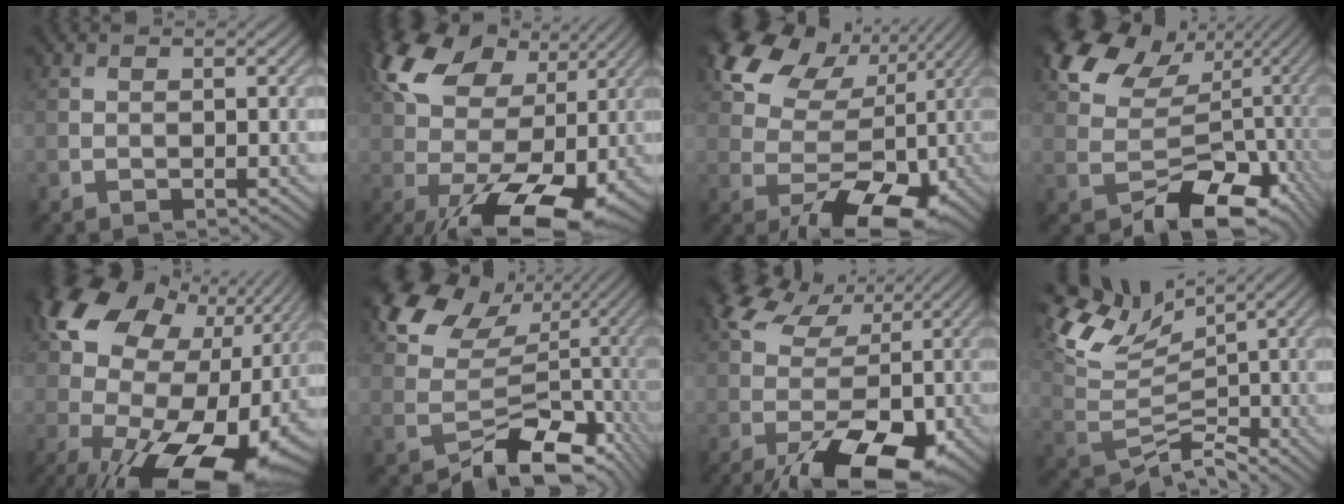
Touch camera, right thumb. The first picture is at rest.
{"total": 17.6, "force": [2.4, 10.3, 14.0], "torque": [-0.262, 0.011, 0.052]}
{"total": 15.2, "force": [1.8, 10.6, 10.7], "torque": [-0.165, -0.002, 0.063]}
{"total": 12.1, "force": [0.9, 8.8, 8.2], "torque": [-0.143, -0.013, 0.045]}
{"total": 20.6, "force": [0.9, 13.7, 15.3], "torque": [-0.268, -0.022, 0.032]}
{"total": 10.1, "force": [-0.4, 7.5, 6.8], "torque": [-0.110, -0.017, 0.015]}
{"total": 13.7, "force": [-3.1, 8.1, 10.6], "torque": [-0.193, -0.031, -0.022]}
{"total": 6.4, "force": [2.3, 4.0, 4.5], "torque": [-0.087, -0.001, 0.039]}